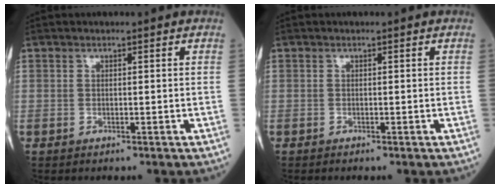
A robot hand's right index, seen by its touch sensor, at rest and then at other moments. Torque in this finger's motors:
{"motor_torque": [-0.13, -0.15, 0.12, -0.01]}